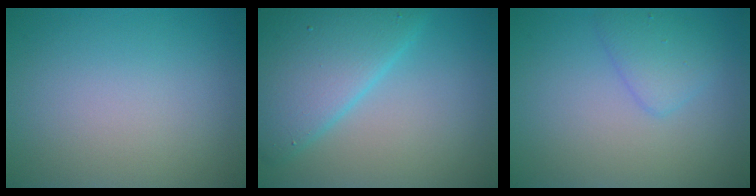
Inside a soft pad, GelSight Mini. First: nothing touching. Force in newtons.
{"total": 7.6, "press": 7.5, "slide": 0.4}
{"total": 2.3, "press": 2.2, "slide": 0.1}